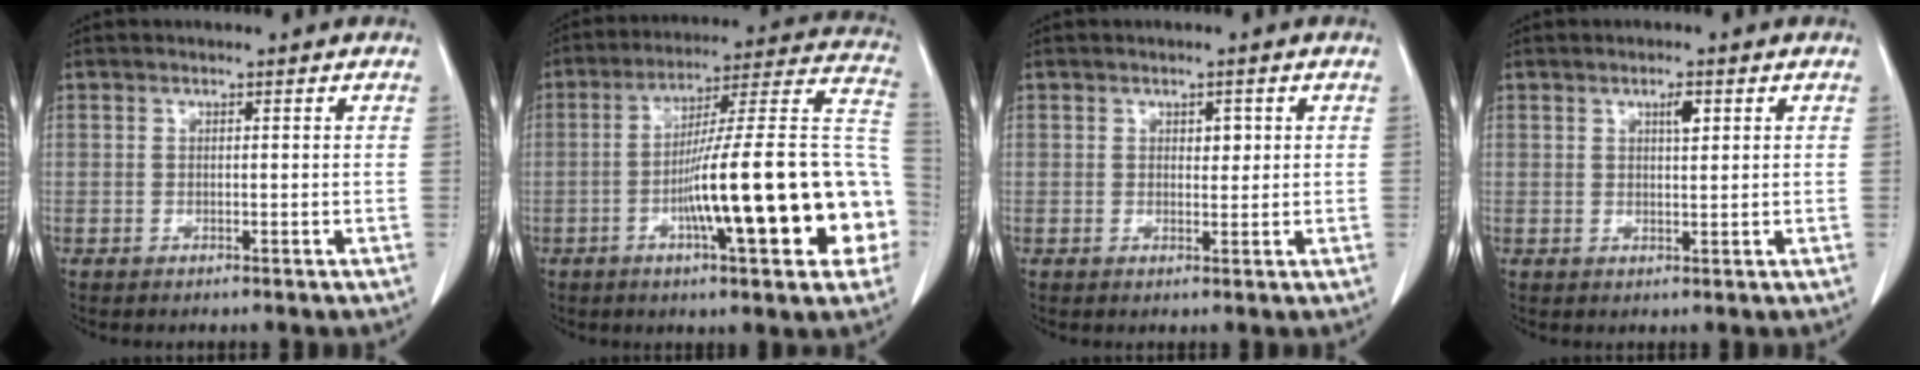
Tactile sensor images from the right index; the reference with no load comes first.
{"total": 23.9, "force": [-6.0, 2.9, 22.9], "torque": [-0.256, 0.030, -0.084]}
{"total": 1.7, "force": [0.6, 1.0, 1.2], "torque": [-0.014, -0.001, 0.008]}
{"total": 2.1, "force": [1.0, 0.6, 1.8], "torque": [-0.031, -0.001, 0.016]}